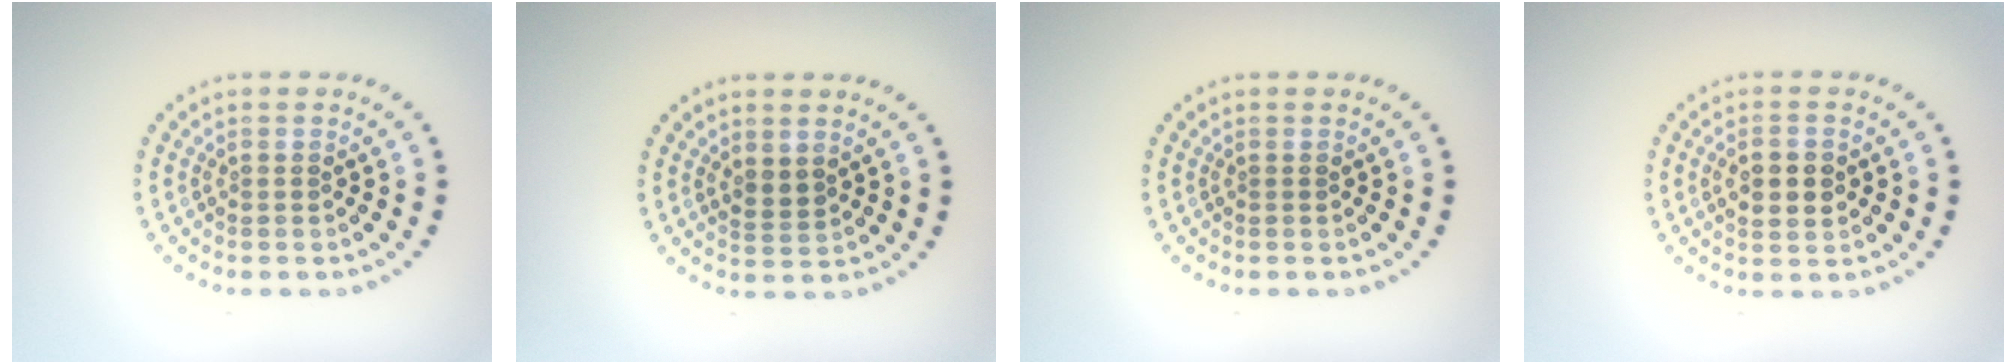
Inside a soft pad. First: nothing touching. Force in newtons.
{"total": 1.5, "press": 1.3, "slide": 0.7}
{"total": 0.0}
{"total": 3.1, "press": 3.1, "slide": 0.1}